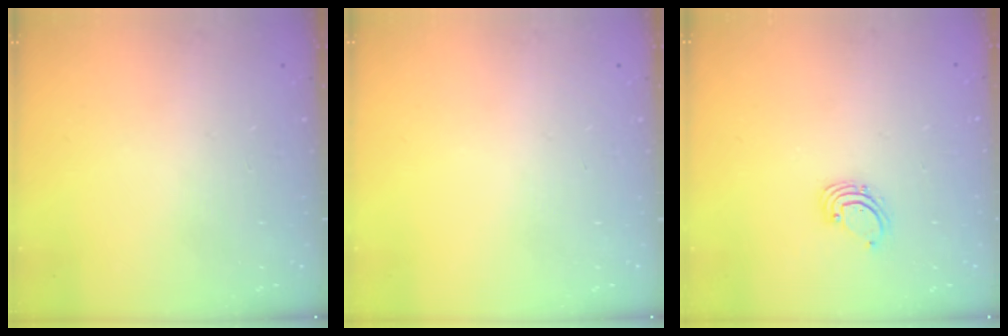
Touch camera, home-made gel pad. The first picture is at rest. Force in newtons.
{"total": 0.0}
{"total": 1.6, "press": 1.6, "slide": 0.1}